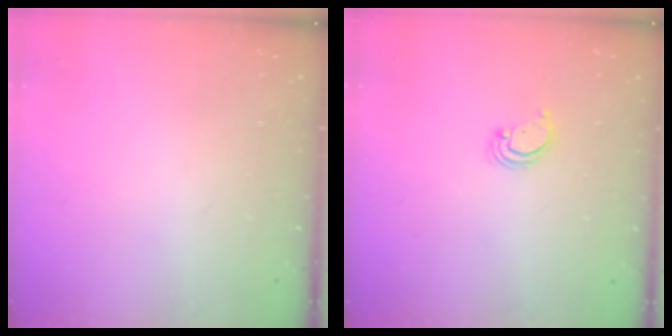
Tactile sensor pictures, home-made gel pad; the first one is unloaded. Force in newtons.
{"total": 1.7, "press": 1.7, "slide": 0.1}